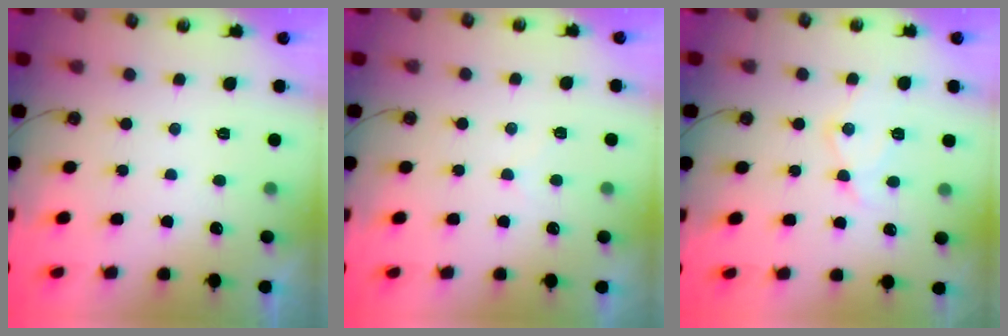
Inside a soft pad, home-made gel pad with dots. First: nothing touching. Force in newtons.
{"total": 3.9, "press": 3.9, "slide": 0.5}
{"total": 11.4, "press": 11.3, "slide": 1.0}